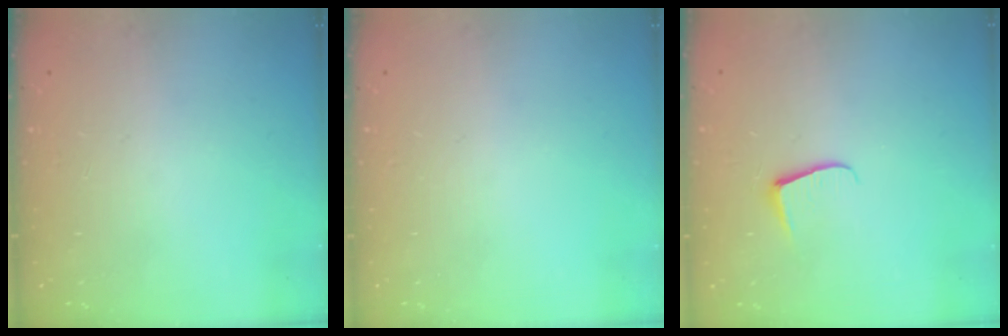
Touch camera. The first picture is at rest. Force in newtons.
{"total": 0.0}
{"total": 5.4, "press": 5.4, "slide": 0.5}